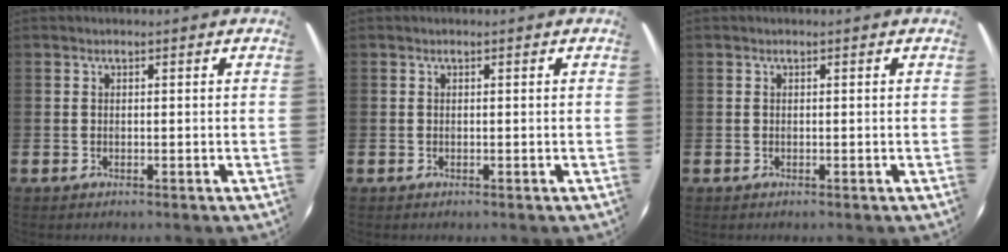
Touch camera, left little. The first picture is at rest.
{"total": 0.0}
{"total": 0.0}